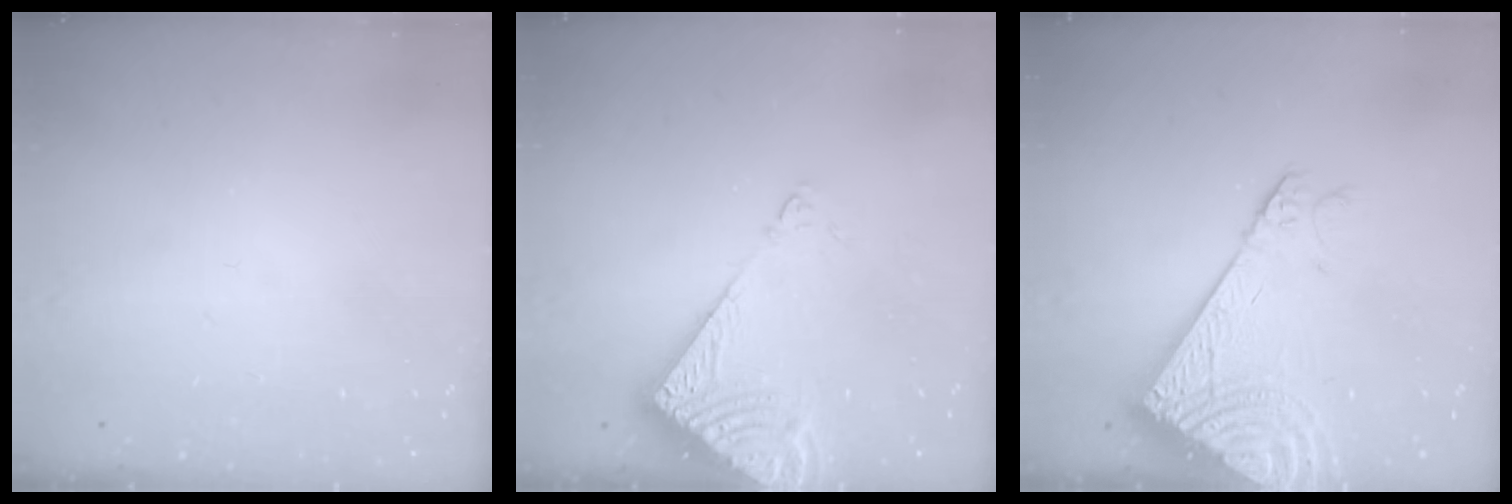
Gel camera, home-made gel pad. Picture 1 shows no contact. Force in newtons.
{"total": 9.1, "press": 9.1, "slide": 1.1}
{"total": 18.8, "press": 18.5, "slide": 3.4}